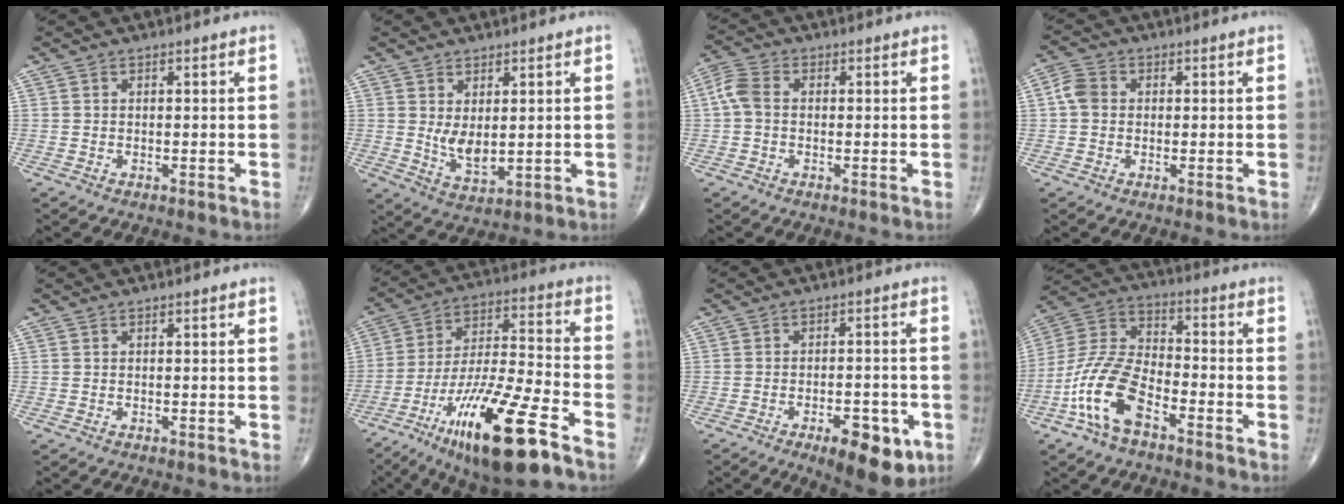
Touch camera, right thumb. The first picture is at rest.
{"total": 5.6, "force": [1.0, 2.8, 4.8], "torque": [-0.076, -0.022, 0.030]}
{"total": 4.6, "force": [0.0, 3.2, 3.4], "torque": [-0.078, 0.012, -0.010]}
{"total": 4.1, "force": [0.2, 3.4, 2.3], "torque": [-0.041, 0.011, -0.004]}
{"total": 0.0}
{"total": 22.6, "force": [-12.7, 4.8, 18.0], "torque": [-0.344, 0.046, -0.222]}
{"total": 8.7, "force": [-4.0, 3.7, 6.8], "torque": [-0.081, 0.009, -0.050]}
{"total": 13.9, "force": [-6.9, 6.5, 10.2], "torque": [-0.215, 0.045, -0.140]}